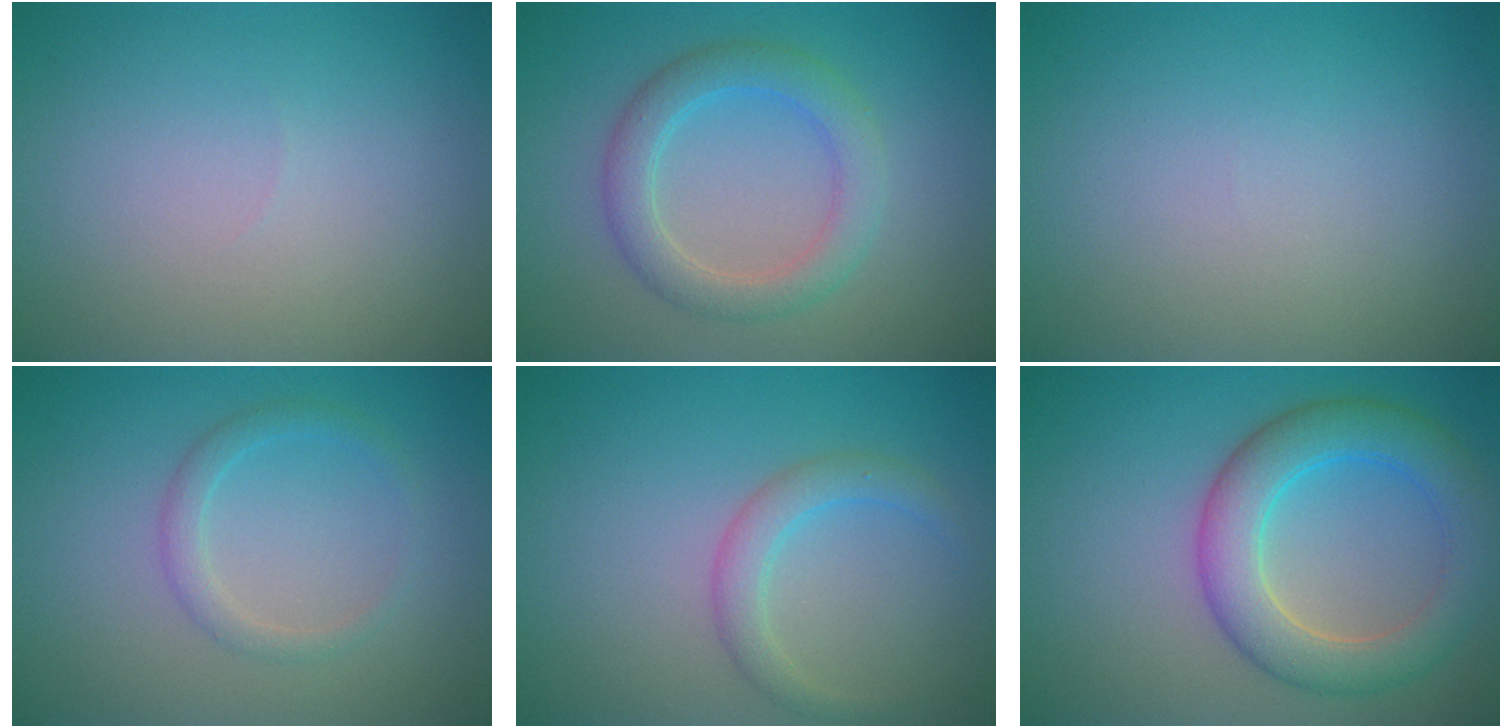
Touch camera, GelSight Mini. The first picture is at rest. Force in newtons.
{"total": 3.7, "press": 3.7, "slide": 0.3}
{"total": 0.0}
{"total": 1.7, "press": 1.7, "slide": 0.1}
{"total": 2.3, "press": 2.3, "slide": 0.0}
{"total": 6.2, "press": 6.2, "slide": 0.2}